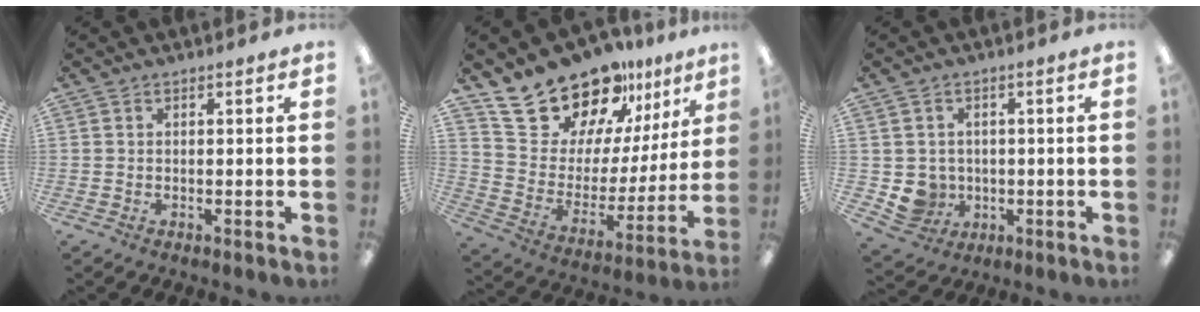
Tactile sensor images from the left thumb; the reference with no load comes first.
{"total": 22.2, "force": [18.4, 10.0, 7.3], "torque": [-0.129, -0.139, 0.334]}
{"total": 5.7, "force": [0.0, 5.6, 1.3], "torque": [-0.025, 0.002, 0.007]}